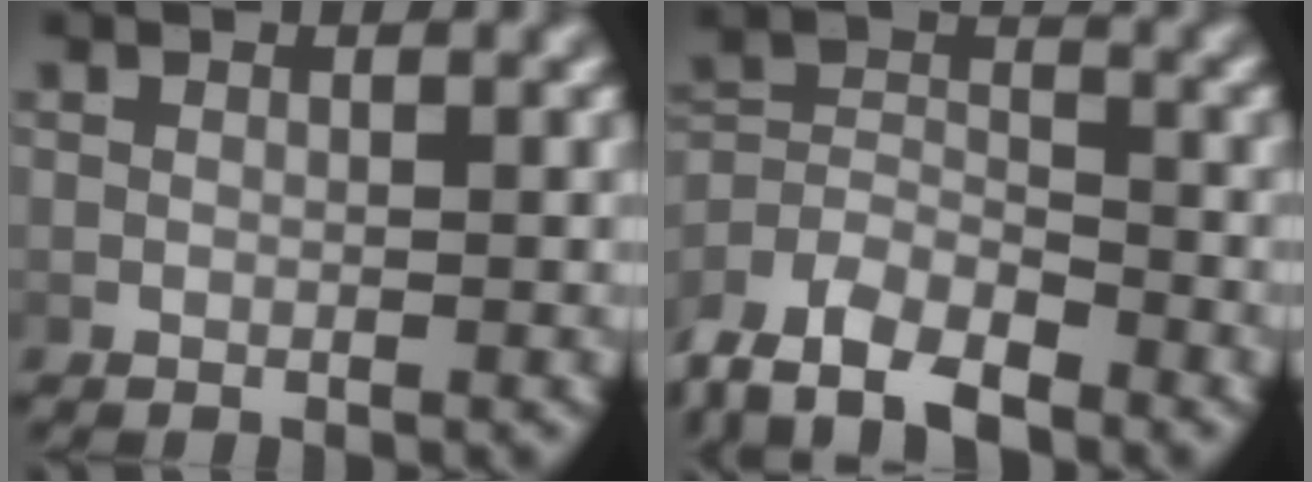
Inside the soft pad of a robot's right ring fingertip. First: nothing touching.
{"total": 6.6, "force": [-3.1, 4.7, 3.4], "torque": [-0.094, -0.032, -0.050]}